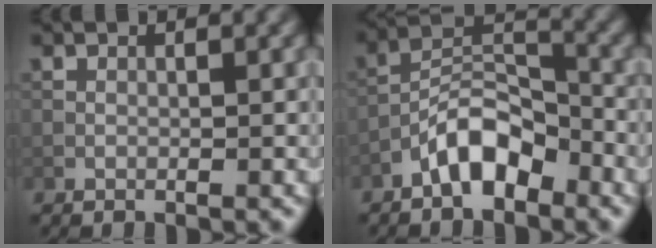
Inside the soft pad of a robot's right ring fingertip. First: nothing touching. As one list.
[{"total": 5.6, "force": [-3.5, 2.4, 3.6], "torque": [-0.057, 0.019, -0.067]}]